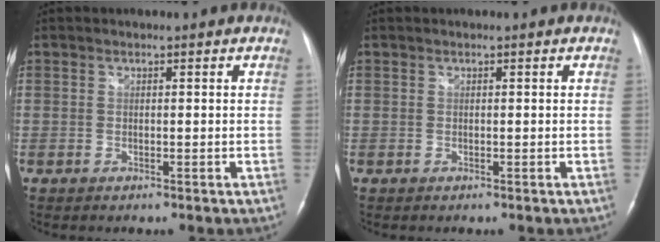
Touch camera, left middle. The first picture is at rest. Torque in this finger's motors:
{"motor_torque": [0.29, -0.25, -0.03, -0.01]}